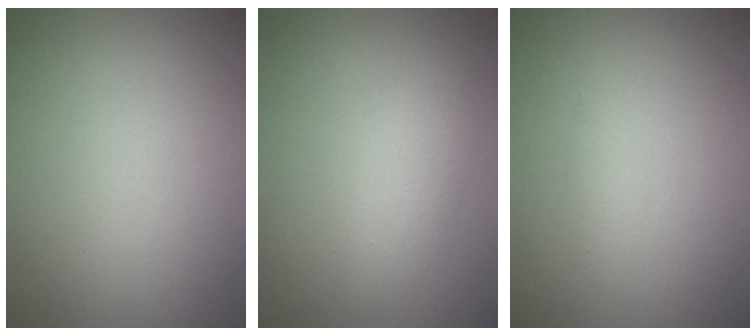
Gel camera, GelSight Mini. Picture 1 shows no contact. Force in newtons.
{"total": 2.4, "press": 2.4, "slide": 0.2}
{"total": 0.9, "press": 0.9, "slide": 0.0}